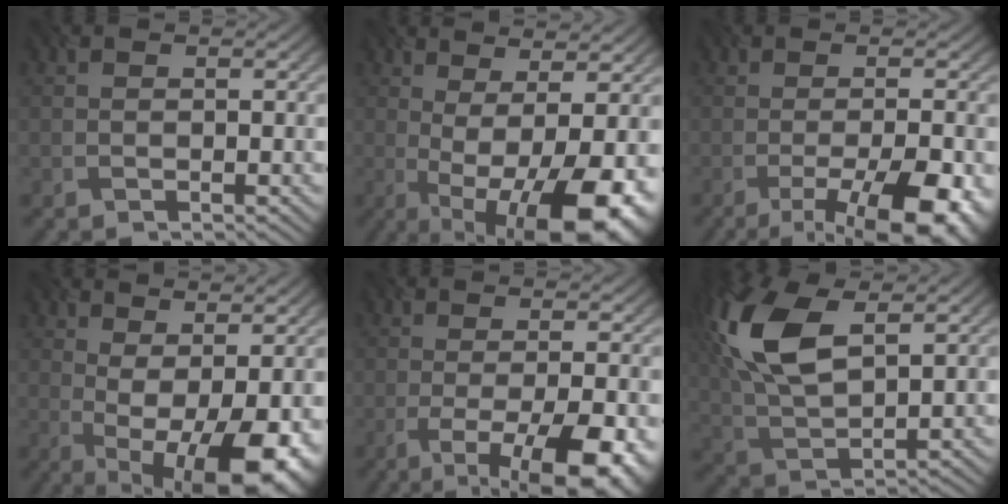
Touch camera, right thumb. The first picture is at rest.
{"total": 14.0, "force": [-3.8, 4.7, 12.6], "torque": [-0.193, -0.003, -0.032]}
{"total": 12.5, "force": [-6.4, 4.0, 10.0], "torque": [-0.133, -0.001, -0.078]}
{"total": 12.5, "force": [-2.0, 4.9, 11.4], "torque": [-0.166, 0.006, -0.003]}
{"total": 13.5, "force": [-6.0, 4.4, 11.3], "torque": [-0.145, -0.003, -0.070]}
{"total": 11.0, "force": [4.2, 5.2, 8.7], "torque": [-0.237, 0.018, 0.088]}